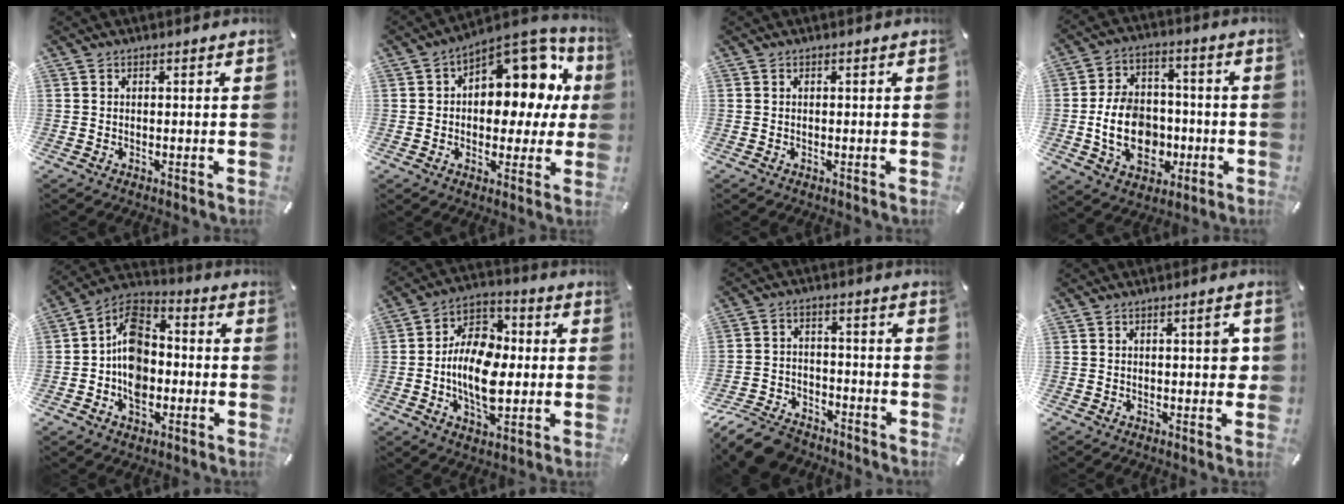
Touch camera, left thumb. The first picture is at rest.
{"total": 15.5, "force": [5.9, 9.7, 10.5], "torque": [-0.122, -0.053, 0.101]}
{"total": 0.0}
{"total": 14.3, "force": [-2.6, 10.8, 9.0], "torque": [-0.177, 0.013, -0.043]}
{"total": 11.5, "force": [-2.2, 8.7, 7.1], "torque": [-0.136, 0.018, -0.041]}
{"total": 14.7, "force": [-2.1, 10.0, 10.5], "torque": [-0.220, 0.007, -0.040]}
{"total": 10.6, "force": [-8.6, 4.7, 4.0], "torque": [-0.067, 0.050, -0.162]}
{"total": 3.7, "force": [0.6, 1.3, 3.4], "torque": [-0.042, -0.001, 0.002]}